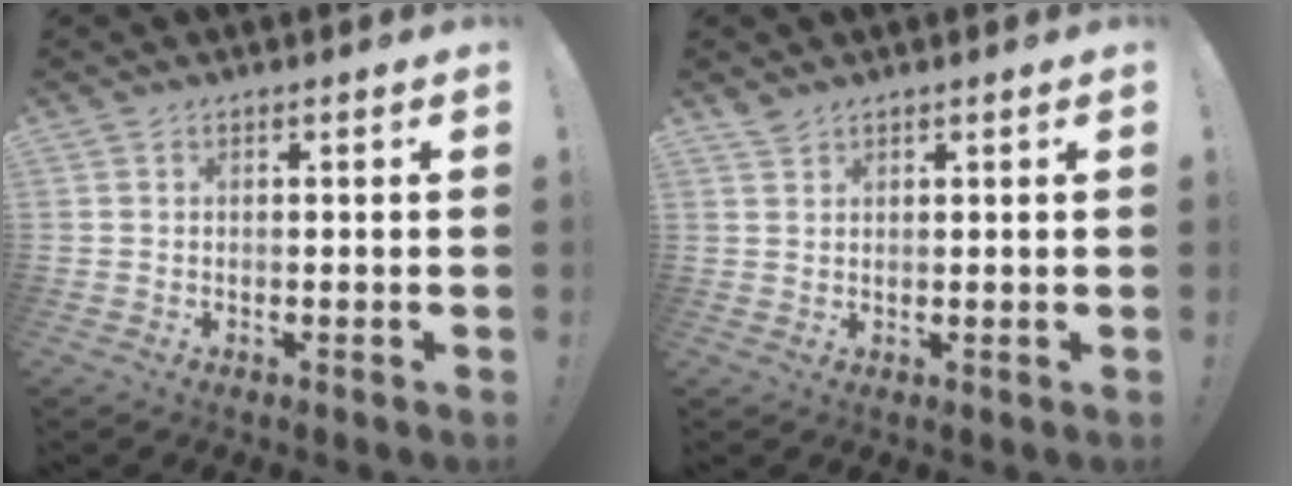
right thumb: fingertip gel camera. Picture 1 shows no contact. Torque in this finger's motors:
{"motor_torque": [-0.32, 0.40, -0.02, 0.39, 0.00]}